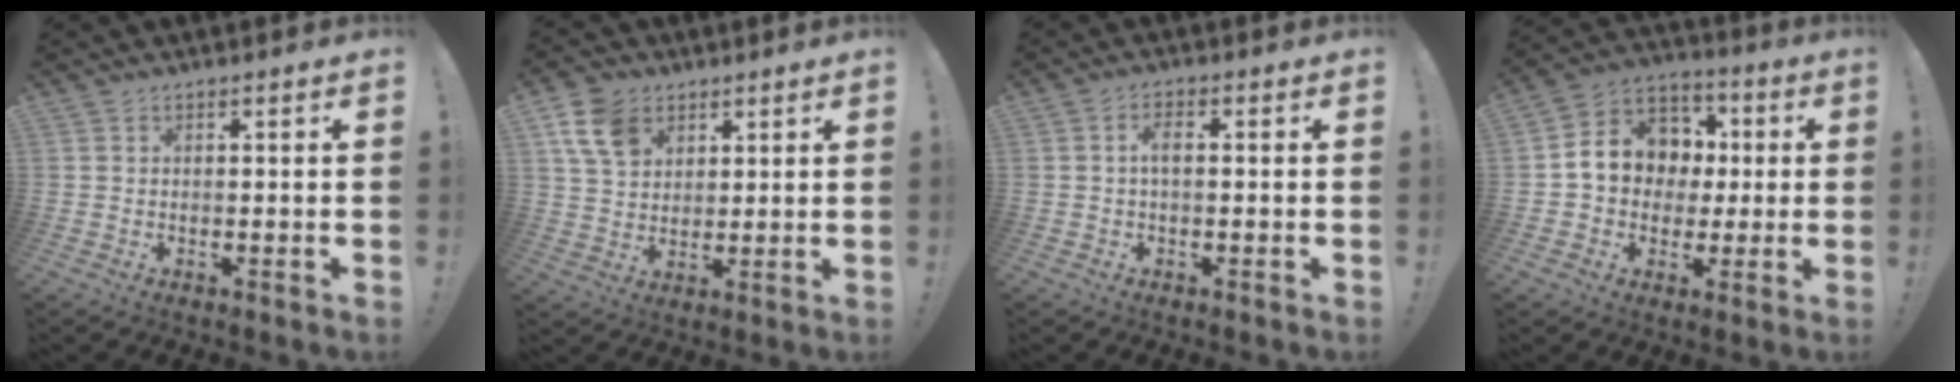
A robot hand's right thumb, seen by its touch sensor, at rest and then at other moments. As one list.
[{"total": 11.2, "force": [5.5, 7.9, 5.7], "torque": [-0.102, -0.008, 0.111]}, {"total": 3.2, "force": [0.1, 1.1, 3.0], "torque": [-0.057, 0.008, -0.001]}, {"total": 13.2, "force": [1.0, 11.7, 5.9], "torque": [-0.065, 0.005, 0.029]}]